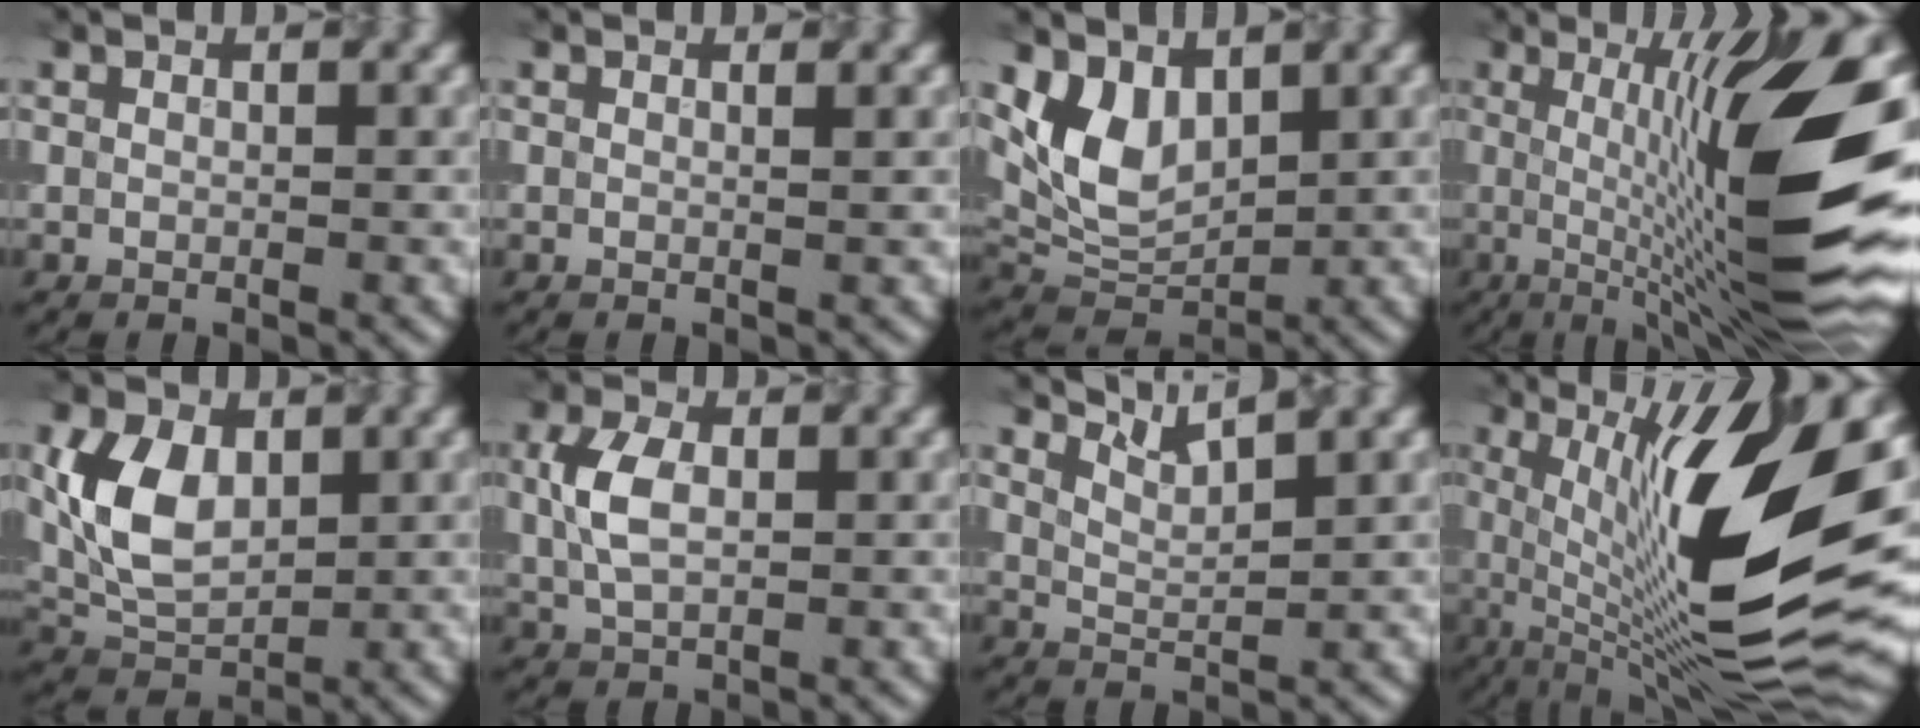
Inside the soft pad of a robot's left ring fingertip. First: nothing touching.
{"total": 1.0, "force": [0.3, 0.5, 0.8], "torque": [-0.003, -0.001, -0.005]}
{"total": 5.4, "force": [1.8, 3.5, 3.7], "torque": [-0.082, -0.011, 0.040]}
{"total": 16.1, "force": [-0.6, 3.7, 15.7], "torque": [-0.200, 0.021, -0.015]}
{"total": 6.8, "force": [1.1, 4.4, 5.1], "torque": [-0.114, 0.004, 0.023]}
{"total": 4.2, "force": [0.4, 2.6, 3.3], "torque": [-0.085, 0.005, 0.010]}
{"total": 2.9, "force": [2.5, 0.5, 1.5], "torque": [-0.028, 0.004, 0.051]}
{"total": 17.3, "force": [2.3, 5.2, 16.3], "torque": [-0.264, 0.004, 0.032]}